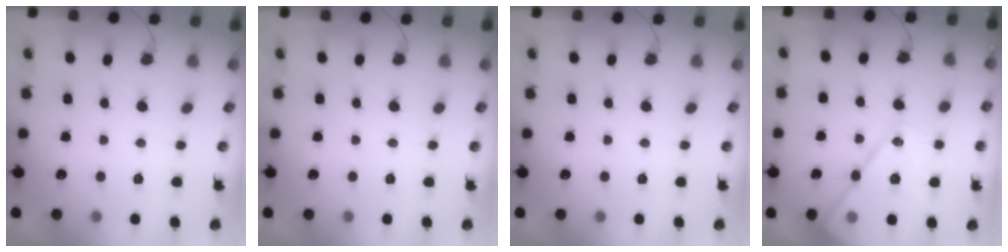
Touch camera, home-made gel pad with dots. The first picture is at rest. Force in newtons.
{"total": 0.0}
{"total": 0.0}
{"total": 16.0, "press": 15.9, "slide": 1.5}